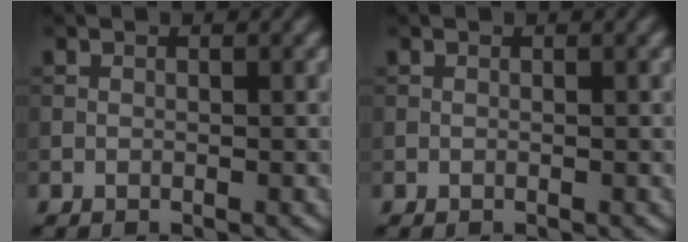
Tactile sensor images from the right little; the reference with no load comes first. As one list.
[{"total": 0.0}]